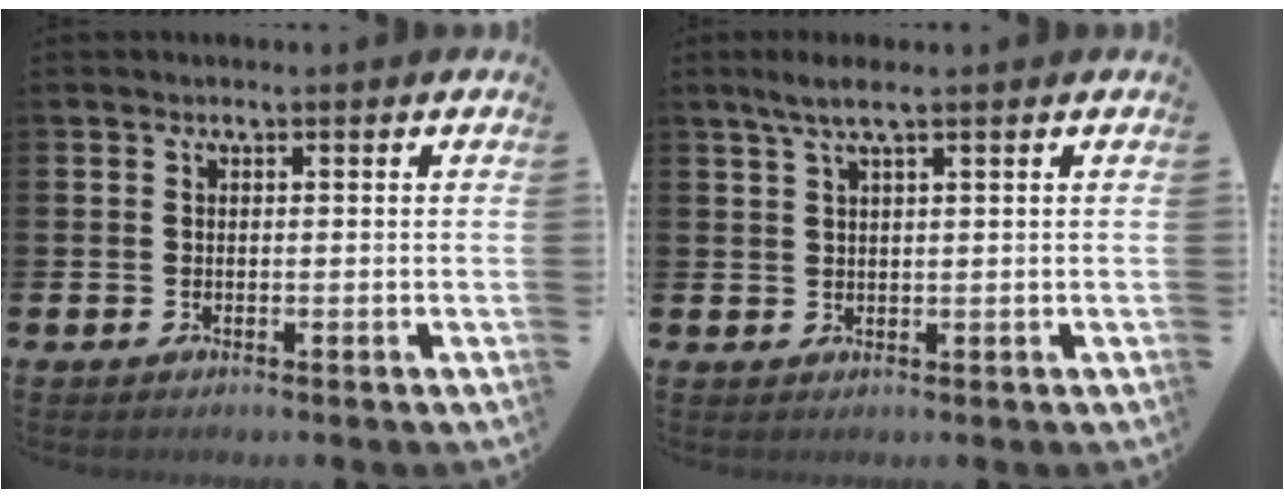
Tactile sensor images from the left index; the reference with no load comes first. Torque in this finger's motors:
{"motor_torque": [0.27, -0.25, 0.48, 0.12]}